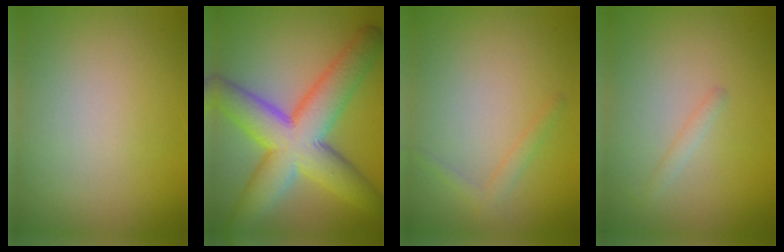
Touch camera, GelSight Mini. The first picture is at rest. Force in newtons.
{"total": 10.7, "press": 10.7, "slide": 0.3}
{"total": 1.3, "press": 1.3, "slide": 0.1}
{"total": 0.9, "press": 0.9, "slide": 0.0}